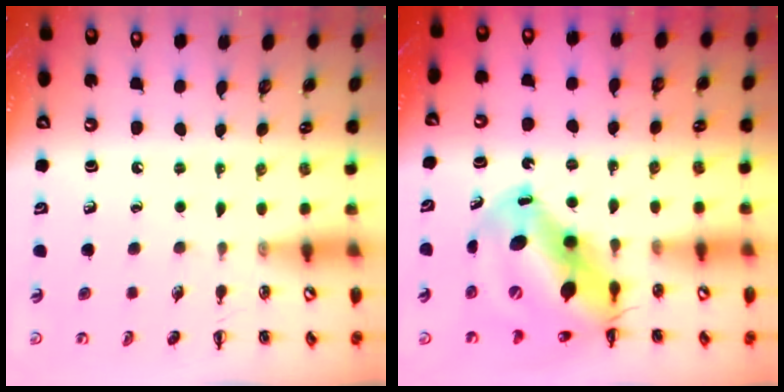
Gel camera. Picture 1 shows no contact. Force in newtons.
{"total": 14.5, "press": 14.0, "slide": 3.8}